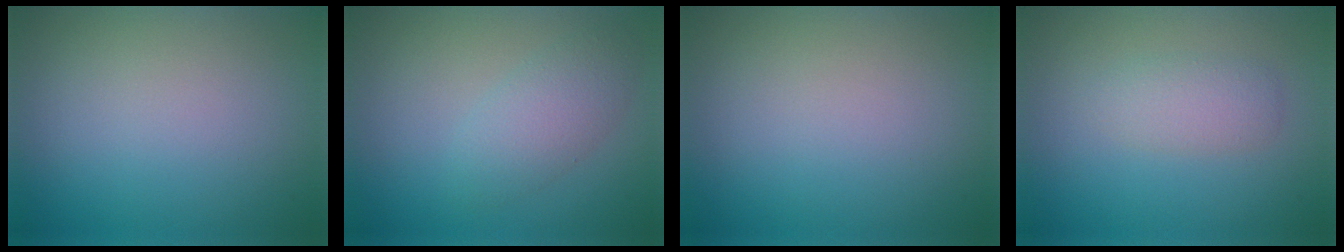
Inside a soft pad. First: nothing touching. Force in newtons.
{"total": 2.8, "press": 2.8, "slide": 0.1}
{"total": 0.0}
{"total": 2.0, "press": 2.0, "slide": 0.2}